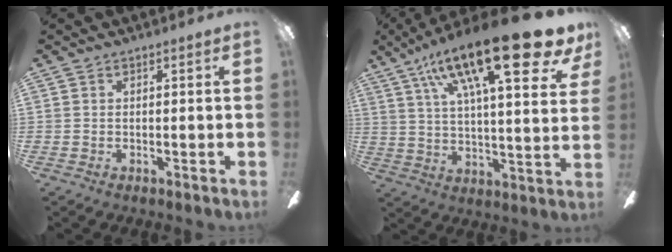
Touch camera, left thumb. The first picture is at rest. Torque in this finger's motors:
{"motor_torque": [2.12, 2.14, 1.64, -1.13, 0.40]}